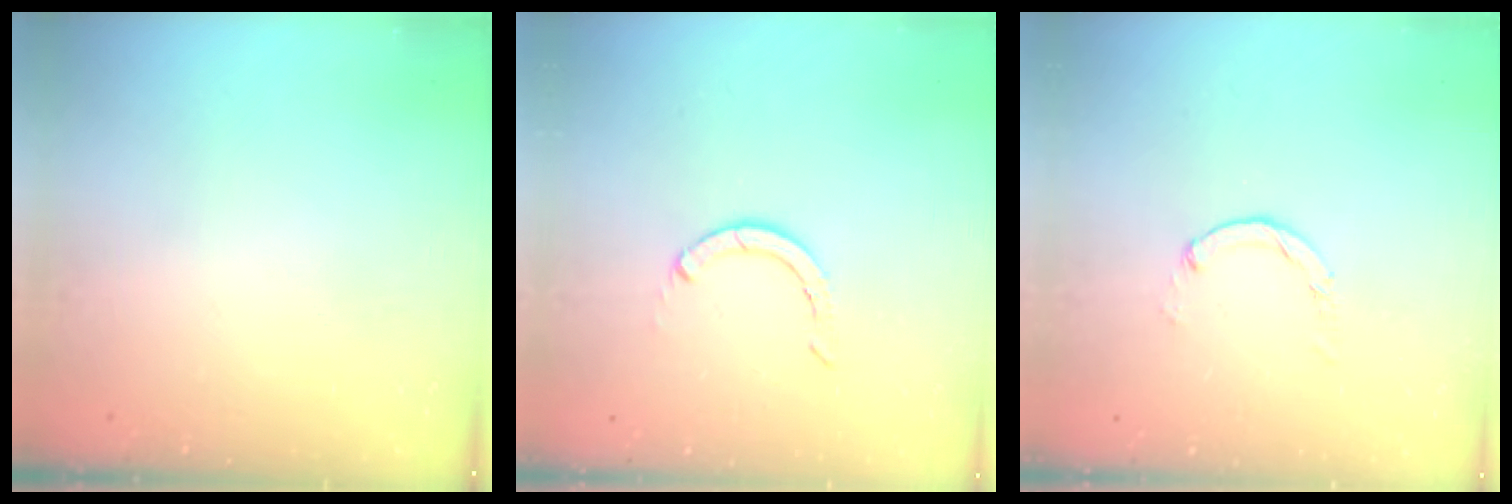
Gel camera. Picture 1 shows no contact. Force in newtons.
{"total": 2.9, "press": 2.9, "slide": 0.1}
{"total": 0.7, "press": 0.7, "slide": 0.2}